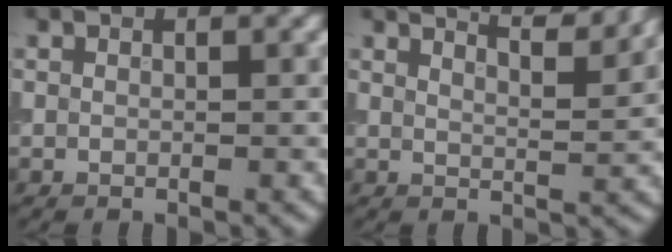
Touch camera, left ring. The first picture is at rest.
{"total": 6.9, "force": [5.6, 1.8, 3.5], "torque": [-0.021, 0.028, 0.040]}